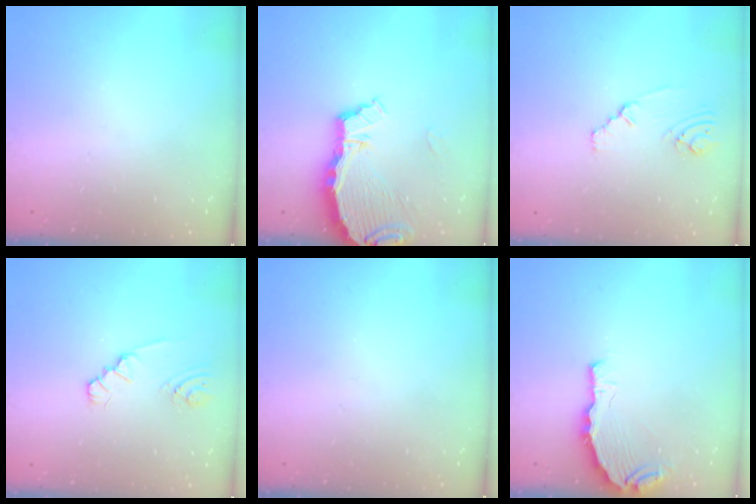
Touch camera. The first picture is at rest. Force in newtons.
{"total": 5.3, "press": 5.3, "slide": 0.5}
{"total": 2.7, "press": 2.6, "slide": 0.4}
{"total": 1.9, "press": 1.9, "slide": 0.2}
{"total": 0.0}
{"total": 7.5, "press": 6.0, "slide": 4.5}